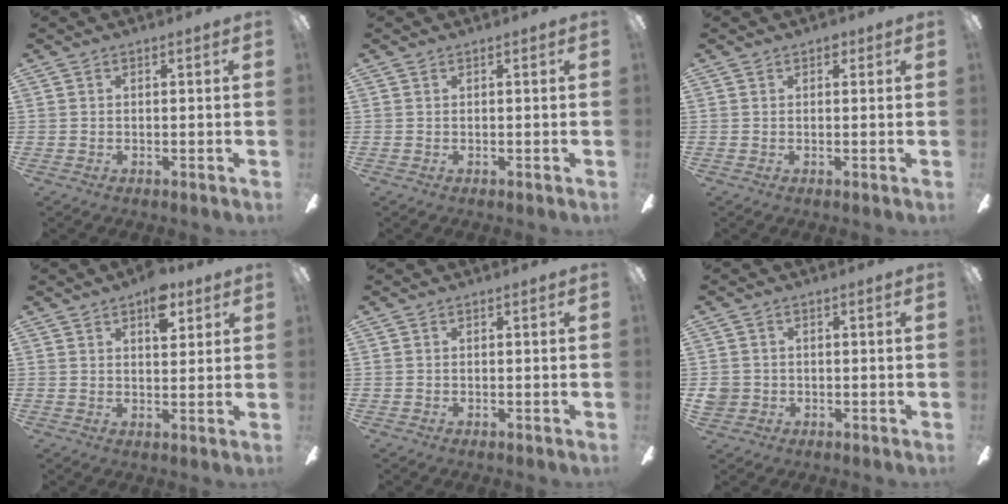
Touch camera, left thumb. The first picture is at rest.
{"total": 0.0}
{"total": 1.4, "force": [0.7, 1.0, 0.6], "torque": [0.003, -0.002, 0.008]}
{"total": 8.1, "force": [4.8, 4.2, 5.1], "torque": [-0.053, -0.020, 0.077]}
{"total": 0.0}
{"total": 3.3, "force": [-0.5, 3.1, 0.8], "torque": [-0.016, 0.008, -0.009]}